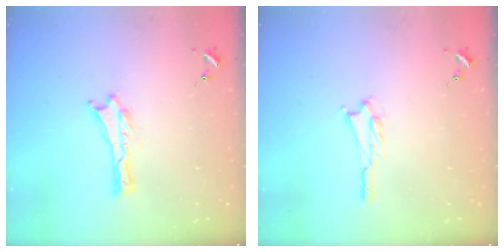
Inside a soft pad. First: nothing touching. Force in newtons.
{"total": 1.1, "press": 1.1, "slide": 0.2}